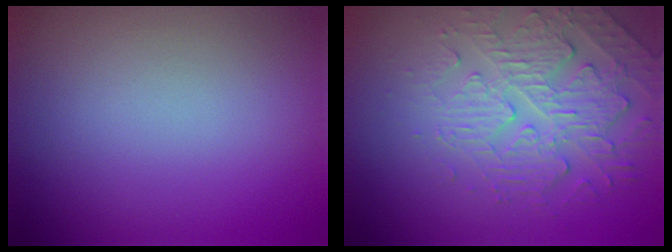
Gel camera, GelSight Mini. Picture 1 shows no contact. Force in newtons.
{"total": 4.9, "press": 3.7, "slide": 3.3}